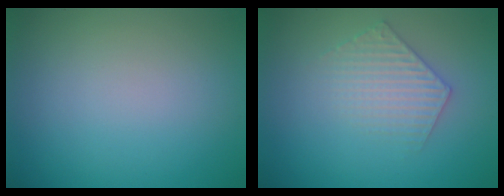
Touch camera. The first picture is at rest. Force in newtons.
{"total": 2.9, "press": 2.9, "slide": 0.5}